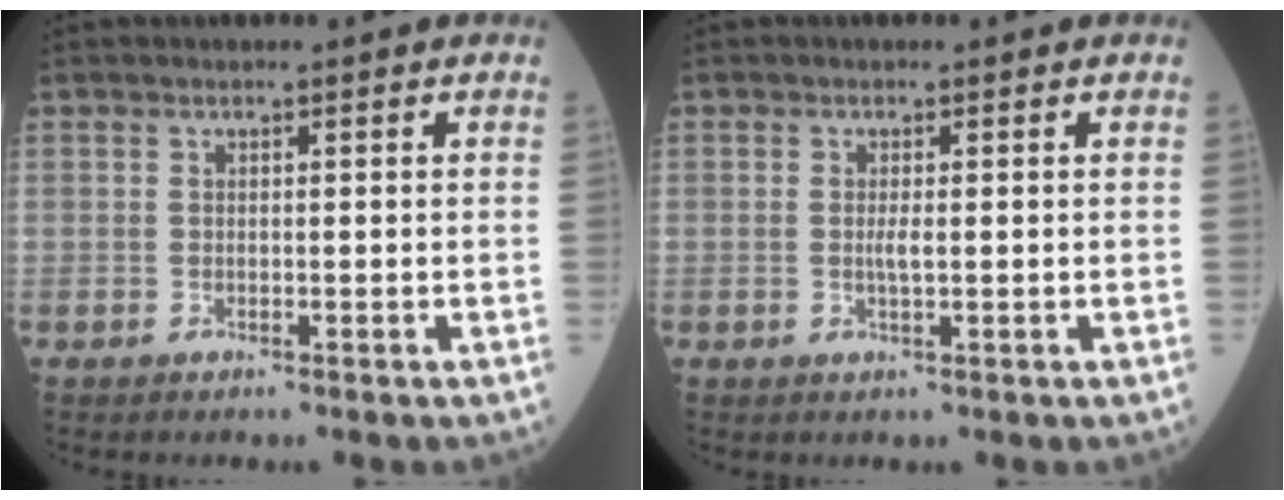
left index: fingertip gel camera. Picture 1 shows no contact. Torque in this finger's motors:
{"motor_torque": [0.31, 0.14, 0.03, 0.01]}